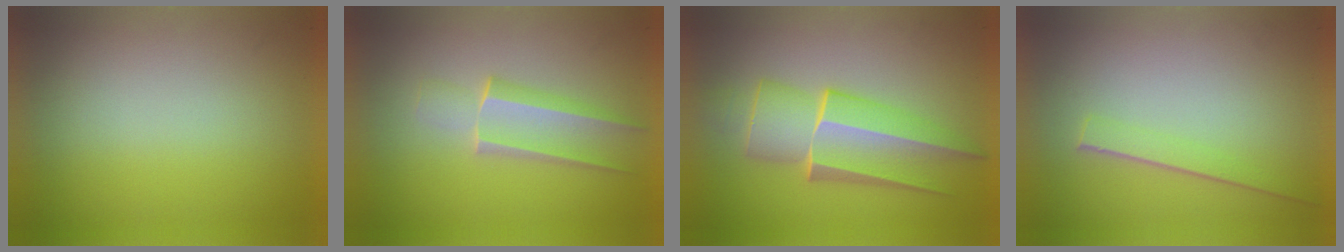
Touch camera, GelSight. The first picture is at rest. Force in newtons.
{"total": 2.2}
{"total": 5.6}
{"total": 1.4}